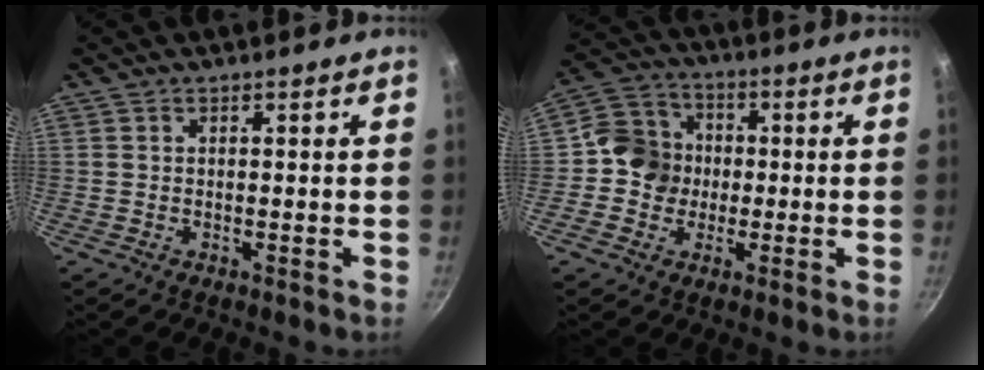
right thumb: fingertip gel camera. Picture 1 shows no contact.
{"total": 9.2, "force": [-0.8, 8.5, 3.3], "torque": [-0.024, 0.022, -0.038]}